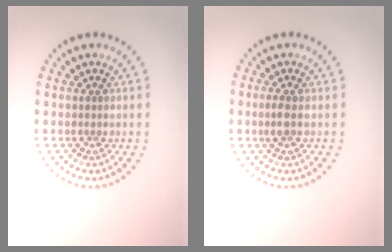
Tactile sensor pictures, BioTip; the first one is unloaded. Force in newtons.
{"total": 1.2, "press": 1.1, "slide": 0.3}